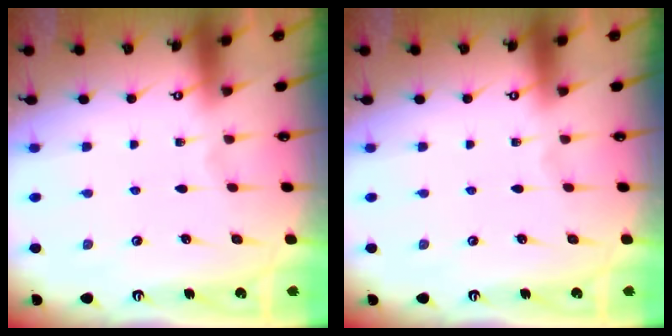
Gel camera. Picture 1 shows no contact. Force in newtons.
{"total": 0.0}